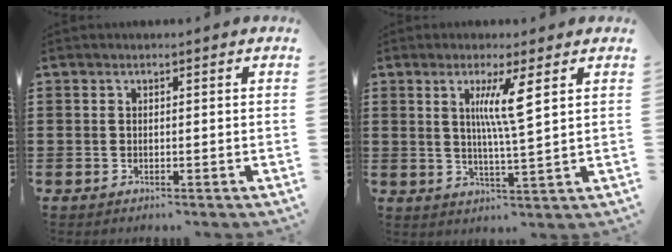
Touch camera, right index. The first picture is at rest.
{"total": 6.1, "force": [2.2, 0.0, 5.7], "torque": [-0.117, -0.002, 0.032]}